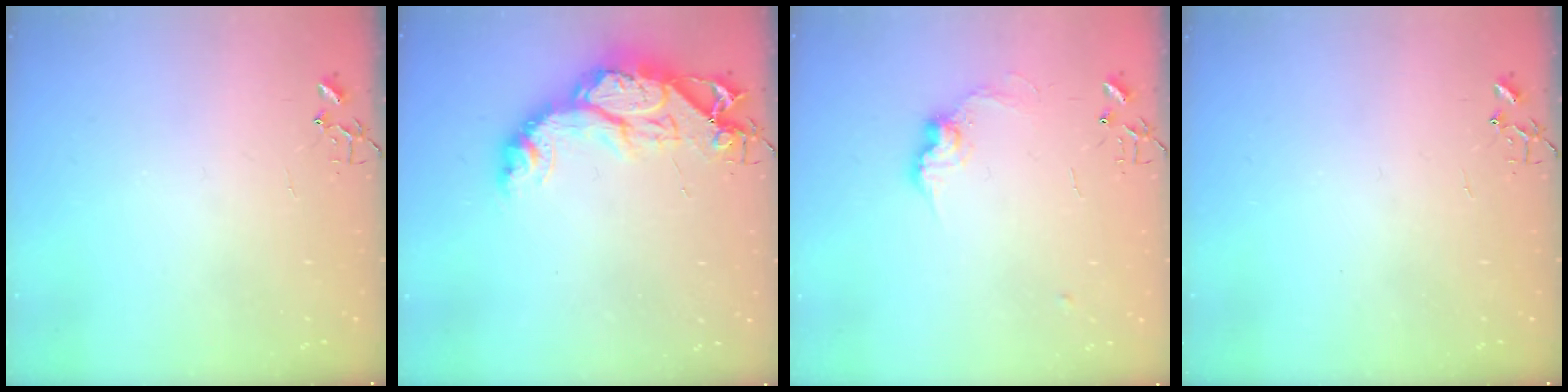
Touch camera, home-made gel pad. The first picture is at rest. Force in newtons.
{"total": 16.7, "press": 16.6, "slide": 1.3}
{"total": 9.4, "press": 9.4, "slide": 0.4}
{"total": 0.0}